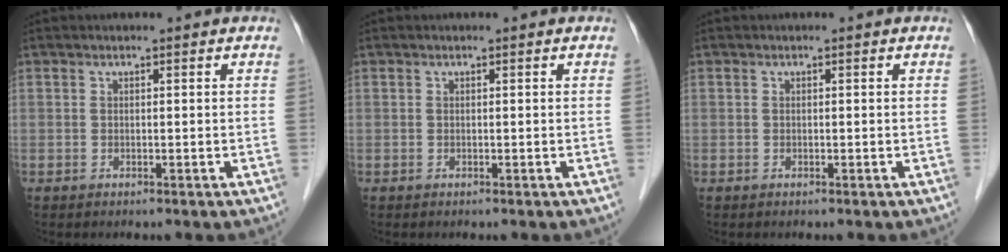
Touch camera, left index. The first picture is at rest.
{"total": 0.0}
{"total": 0.0}